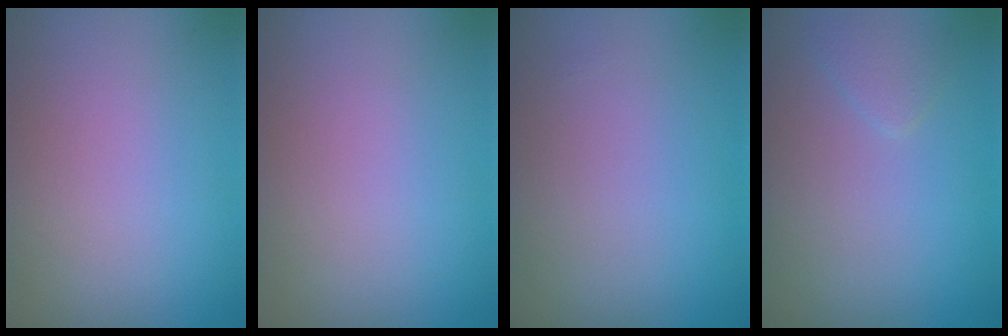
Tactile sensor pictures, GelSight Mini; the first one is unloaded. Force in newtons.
{"total": 0.0}
{"total": 0.0}
{"total": 1.2, "press": 1.2, "slide": 0.1}